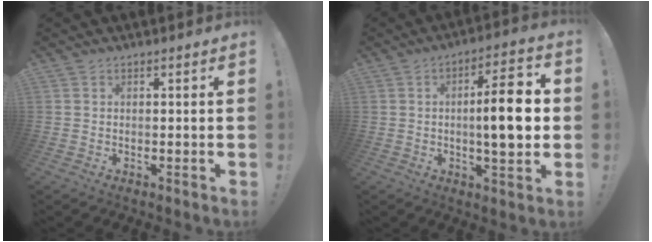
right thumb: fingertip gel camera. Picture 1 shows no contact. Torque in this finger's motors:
{"motor_torque": [1.13, 2.00, 0.89, 0.47, 0.12]}